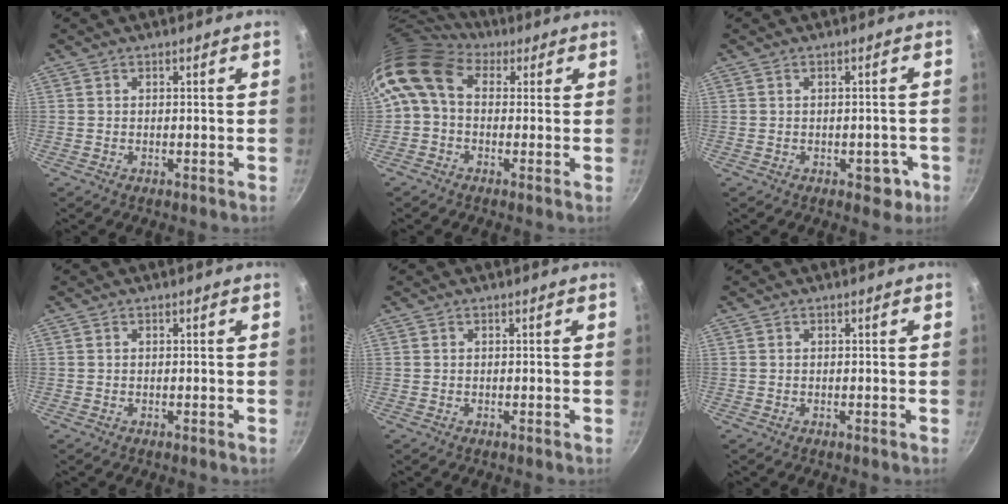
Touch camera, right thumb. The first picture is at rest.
{"total": 9.6, "force": [1.8, 7.0, 6.3], "torque": [-0.111, 0.020, 0.012]}
{"total": 3.9, "force": [-1.6, 2.5, 2.6], "torque": [-0.006, 0.017, -0.009]}
{"total": 0.0}
{"total": 0.0}
{"total": 0.0}